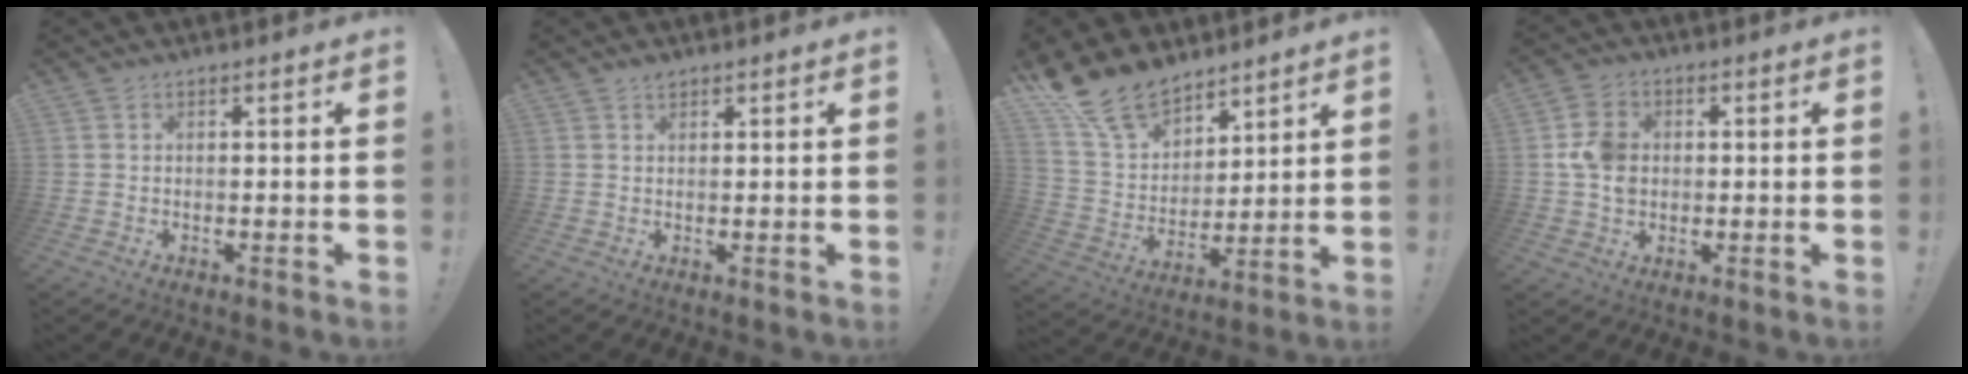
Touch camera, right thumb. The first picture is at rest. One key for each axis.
{"total": 1.2, "fx": 1.0, "fy": 0.6, "fz": 0.2, "tx": 0.002, "ty": -0.002, "tz": 0.019}
{"total": 16.2, "fx": 12.7, "fy": 8.2, "fz": 5.7, "tx": -0.114, "ty": -0.092, "tz": 0.242}
{"total": 8.3, "fx": 0.3, "fy": 6.8, "fz": 4.8, "tx": -0.085, "ty": 0.013, "tz": 0.009}